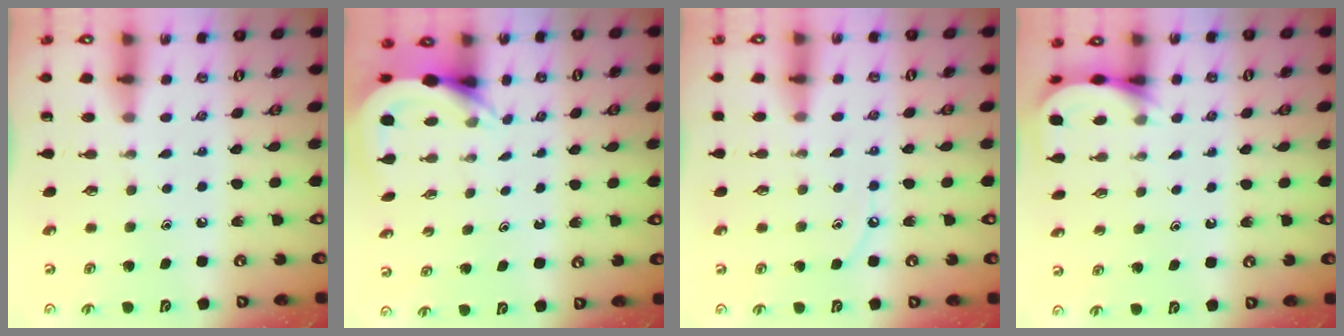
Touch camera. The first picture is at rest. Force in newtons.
{"total": 5.4, "press": 5.4, "slide": 0.4}
{"total": 5.4, "press": 5.4, "slide": 0.7}
{"total": 4.1, "press": 4.0, "slide": 0.4}